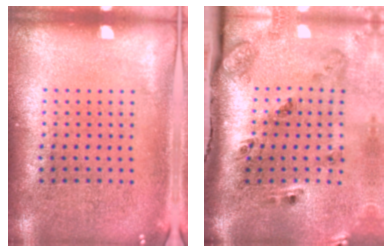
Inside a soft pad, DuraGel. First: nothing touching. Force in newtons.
{"total": 3.3, "press": 2.0, "slide": 2.7}